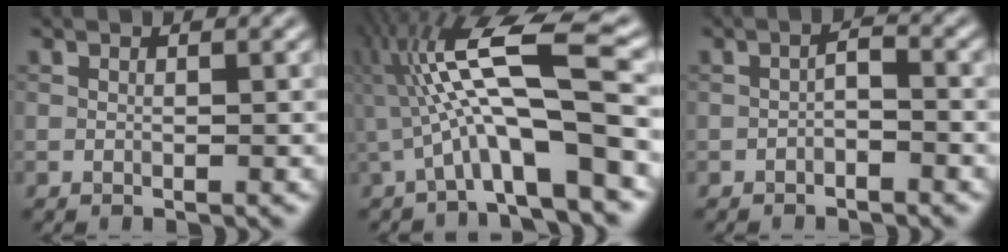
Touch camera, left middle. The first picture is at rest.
{"total": 11.2, "force": [-0.3, 2.2, 11.0], "torque": [-0.200, 0.032, -0.008]}
{"total": 1.4, "force": [-0.8, 0.5, 1.0], "torque": [-0.020, 0.007, -0.019]}